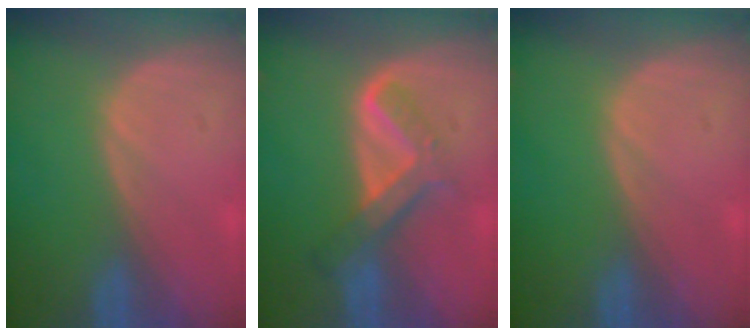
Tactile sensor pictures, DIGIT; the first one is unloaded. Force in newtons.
{"total": 6.5, "press": 5.5, "slide": 3.3}
{"total": 0.0}